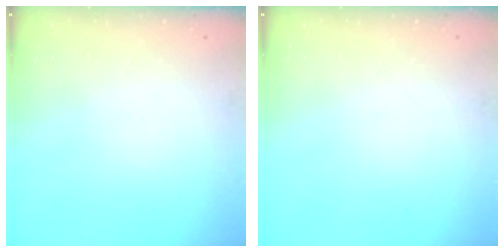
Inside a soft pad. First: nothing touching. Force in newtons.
{"total": 0.0}